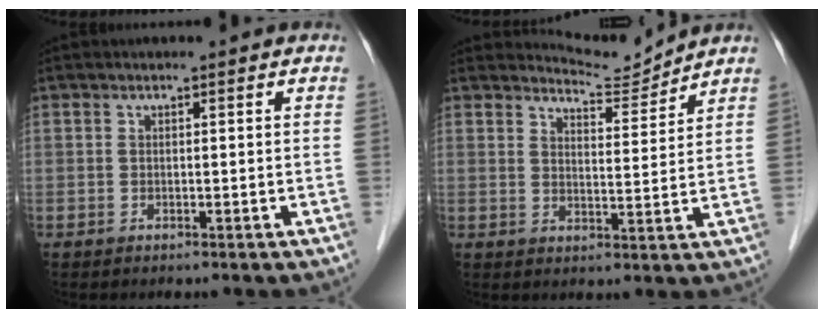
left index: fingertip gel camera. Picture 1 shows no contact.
{"total": 4.8, "force": [4.6, -0.5, -1.1], "torque": [0.005, -0.018, 0.077]}